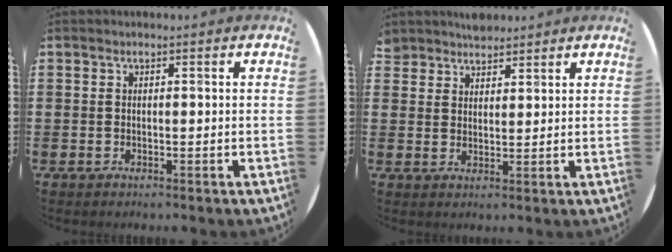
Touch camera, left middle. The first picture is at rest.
{"total": 3.0, "force": [2.8, 0.9, -0.4], "torque": [-0.001, 0.001, 0.056]}